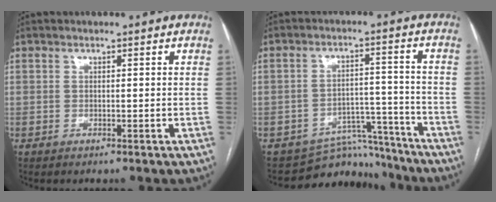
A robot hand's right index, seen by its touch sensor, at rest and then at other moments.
{"total": 8.6, "force": [-8.0, 3.2, -0.5], "torque": [0.021, 0.047, -0.115]}